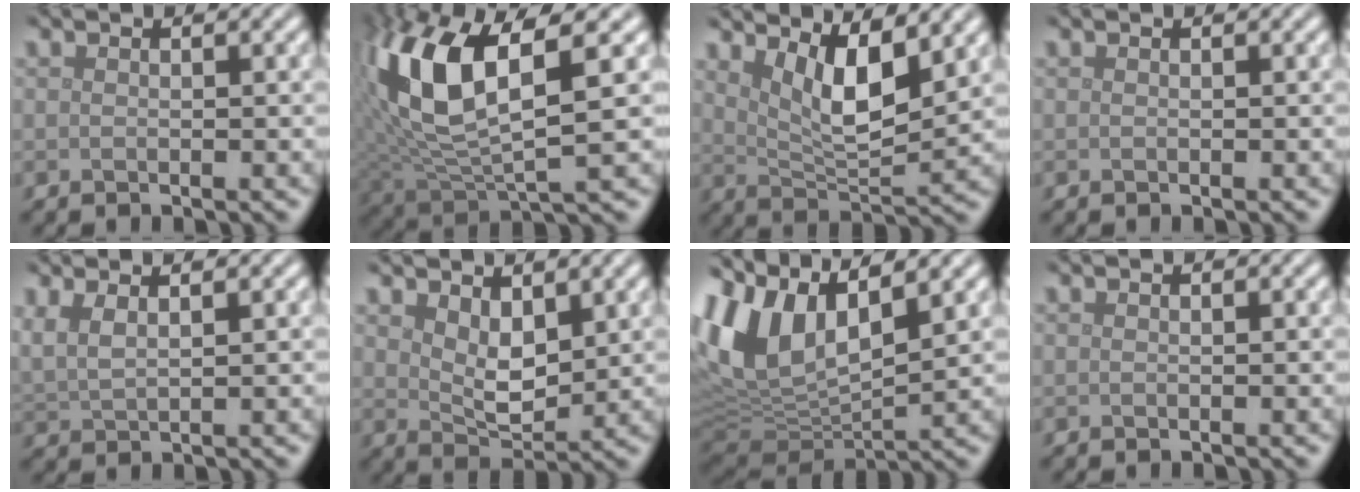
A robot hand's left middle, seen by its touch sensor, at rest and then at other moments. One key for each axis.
{"total": 10.4, "fx": 2.8, "fy": 4.1, "fz": 9.1, "tx": -0.201, "ty": 0.003, "tz": 0.052}
{"total": 5.7, "fx": 2.7, "fy": 1.7, "fz": 4.6, "tx": -0.085, "ty": -0.012, "tz": 0.054}
{"total": 0.0}
{"total": 2.9, "fx": 1.7, "fy": 1.1, "fz": 2.0, "tx": -0.048, "ty": 0.005, "tz": 0.038}
{"total": 3.5, "fx": 1.7, "fy": 1.7, "fz": 2.5, "tx": -0.051, "ty": -0.009, "tz": 0.035}
{"total": 10.0, "fx": 4.4, "fy": 5.1, "fz": 7.4, "tx": -0.175, "ty": 0.009, "tz": 0.083}
{"total": 0.0}